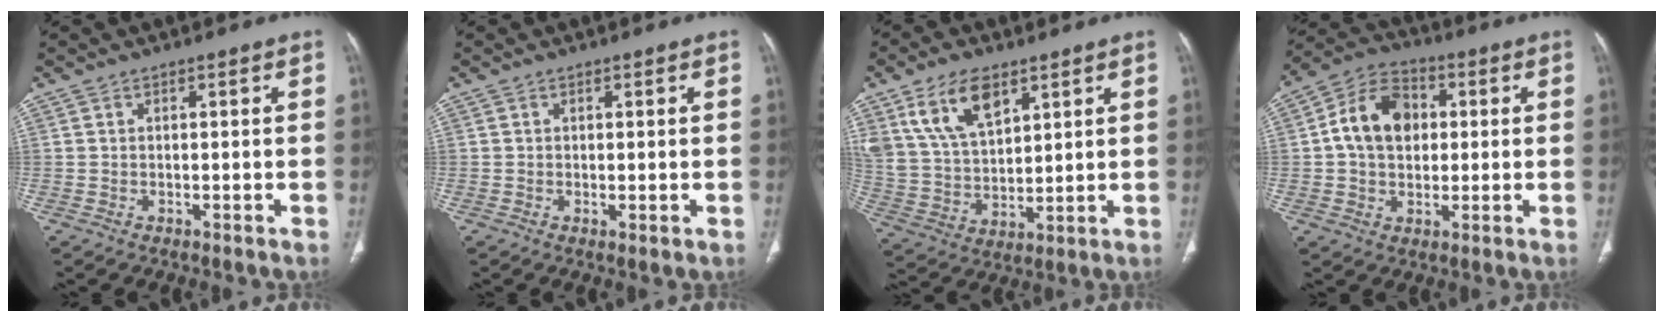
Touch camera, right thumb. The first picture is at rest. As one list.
[{"total": 1.0, "force": [-0.1, 0.3, 1.0], "torque": [-0.020, -0.006, 0.001]}, {"total": 13.8, "force": [7.8, 7.3, 8.7], "torque": [-0.150, -0.025, 0.163]}, {"total": 12.4, "force": [1.6, 9.1, 8.3], "torque": [-0.121, 0.018, 0.018]}]